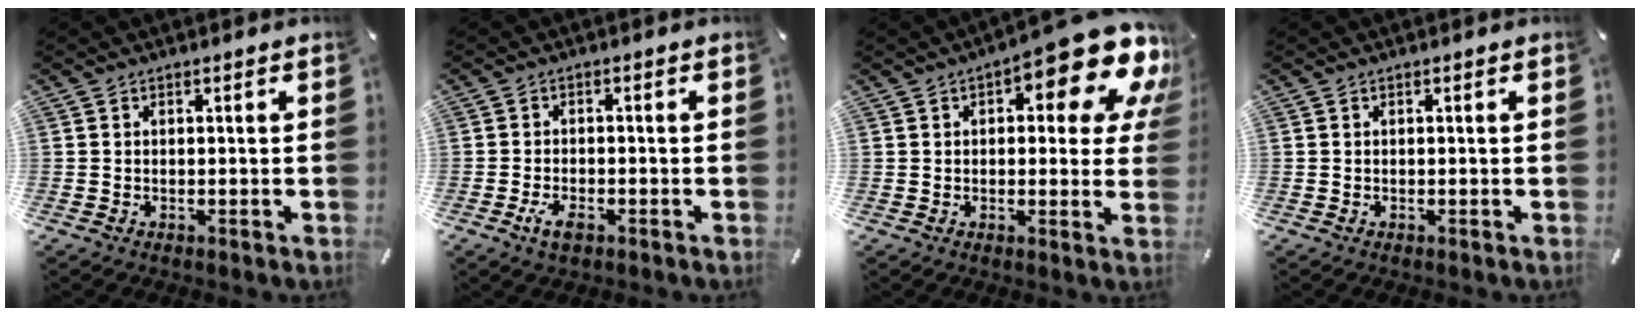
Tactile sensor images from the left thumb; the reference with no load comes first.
{"total": 3.3, "force": [-1.8, 1.6, 2.3], "torque": [-0.049, 0.003, -0.033]}
{"total": 16.2, "force": [8.3, 5.9, 12.6], "torque": [-0.160, -0.058, 0.132]}
{"total": 0.0}